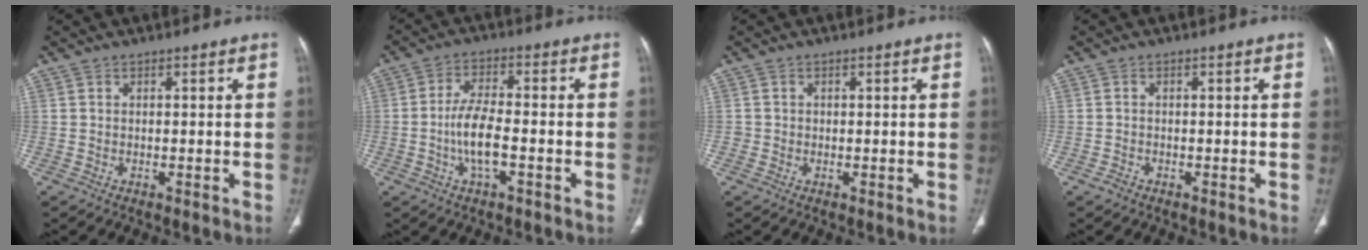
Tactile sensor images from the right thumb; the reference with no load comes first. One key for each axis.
{"total": 7.2, "fx": -2.1, "fy": 2.6, "fz": 6.4, "tx": -0.130, "ty": 0.016, "tz": -0.040}
{"total": 0.9, "fx": -0.2, "fy": 0.9, "fz": 0.0, "tx": 0.007, "ty": 0.006, "tz": -0.004}
{"total": 1.0, "fx": -0.8, "fy": 0.6, "fz": 0.2, "tx": -0.007, "ty": 0.001, "tz": -0.018}